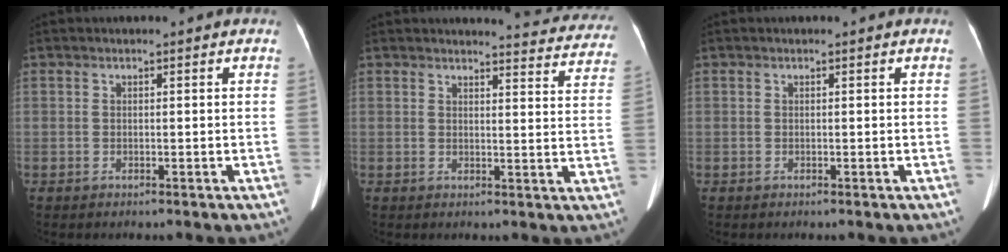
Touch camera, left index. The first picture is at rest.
{"total": 11.3, "force": [11.0, 1.6, 1.5], "torque": [0.010, -0.051, 0.096]}
{"total": 0.0}